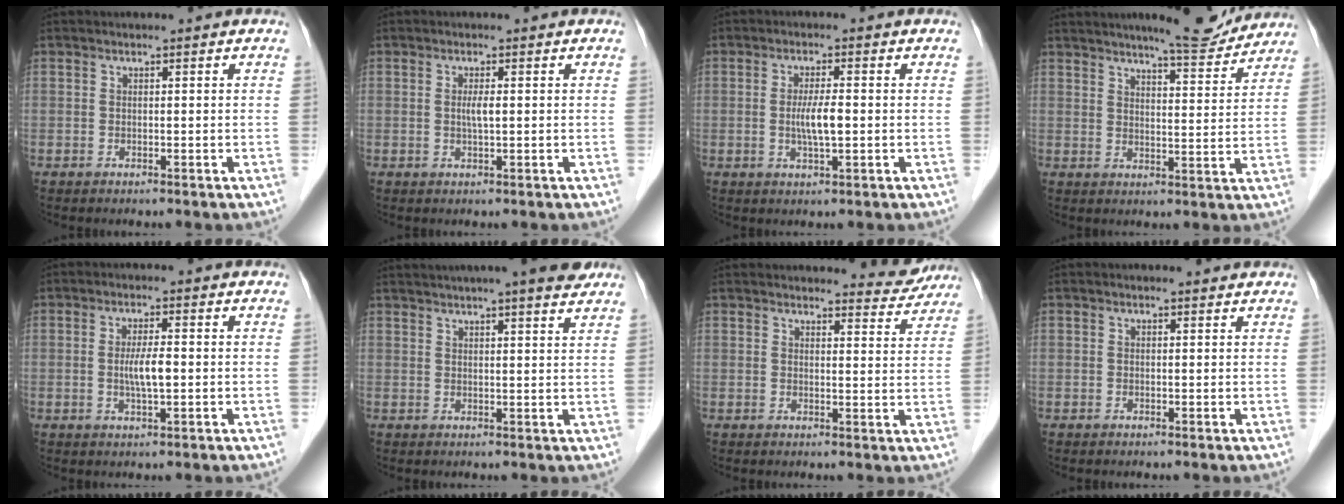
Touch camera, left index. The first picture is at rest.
{"total": 1.7, "force": [0.1, 0.1, 1.6], "torque": [-0.034, 0.000, 0.002]}
{"total": 4.0, "force": [-0.4, 0.5, 4.0], "torque": [-0.080, -0.005, -0.006]}
{"total": 9.2, "force": [8.5, 0.9, 3.5], "torque": [-0.053, -0.005, 0.110]}
{"total": 3.7, "force": [-0.3, 0.5, 3.7], "torque": [-0.073, -0.003, -0.004]}
{"total": 12.6, "force": [10.7, 0.7, 6.5], "torque": [-0.100, 0.019, 0.135]}
{"total": 5.8, "force": [5.7, 0.9, 0.2], "torque": [0.003, -0.016, 0.055]}
{"total": 1.1, "force": [1.1, 0.2, 0.1], "torque": [-0.013, 0.000, 0.013]}